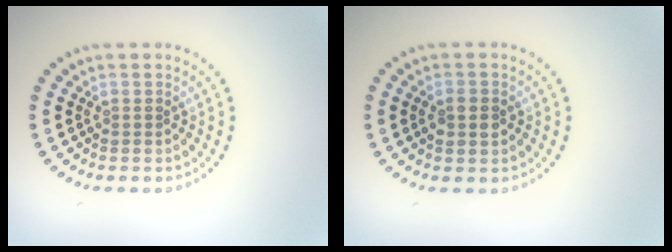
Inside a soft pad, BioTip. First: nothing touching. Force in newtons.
{"total": 2.2, "press": 2.2, "slide": 0.0}